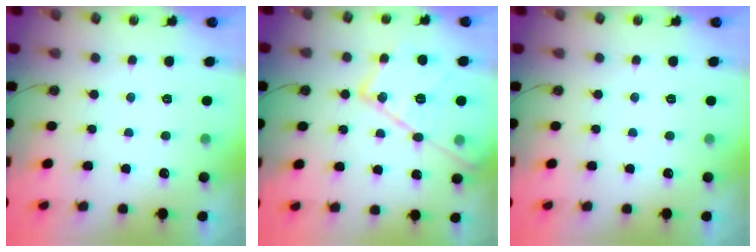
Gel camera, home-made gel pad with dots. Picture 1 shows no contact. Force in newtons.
{"total": 19.8, "press": 19.7, "slide": 1.7}
{"total": 0.0}